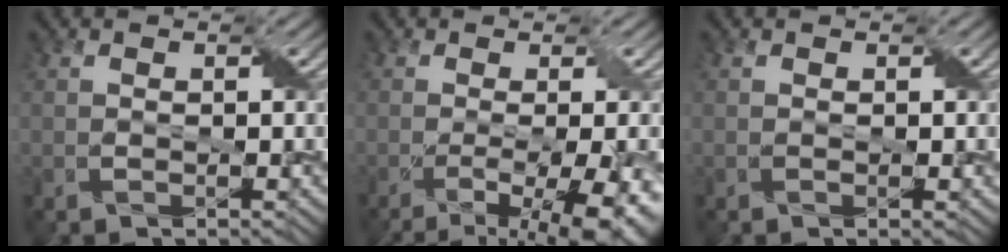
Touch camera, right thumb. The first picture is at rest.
{"total": 10.2, "force": [-4.3, 2.8, 8.8], "torque": [-0.125, -0.016, -0.051]}
{"total": 0.6, "force": [0.1, 0.1, 0.6], "torque": [-0.009, 0.000, 0.000]}